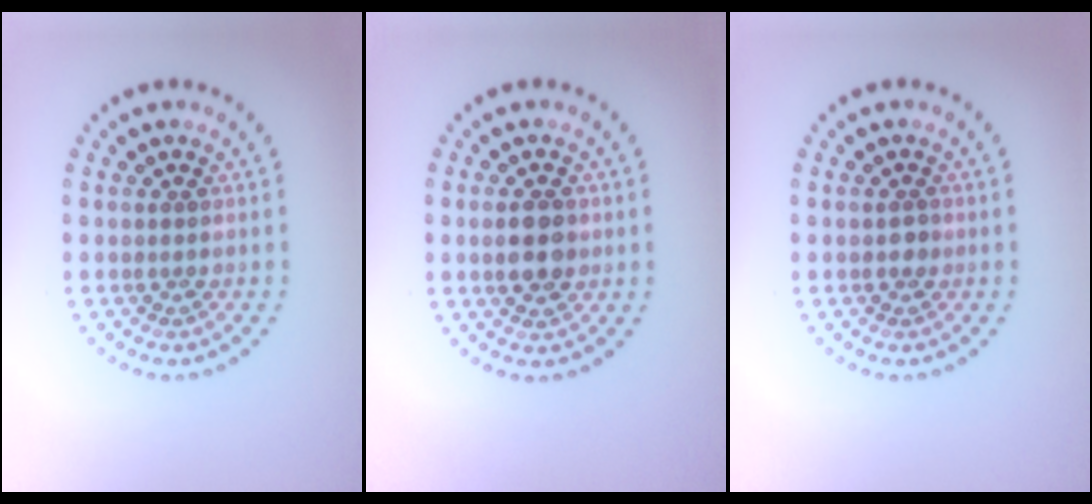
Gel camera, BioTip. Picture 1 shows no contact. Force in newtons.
{"total": 3.3, "press": 3.3, "slide": 0.4}
{"total": 0.8, "press": 0.8, "slide": 0.1}